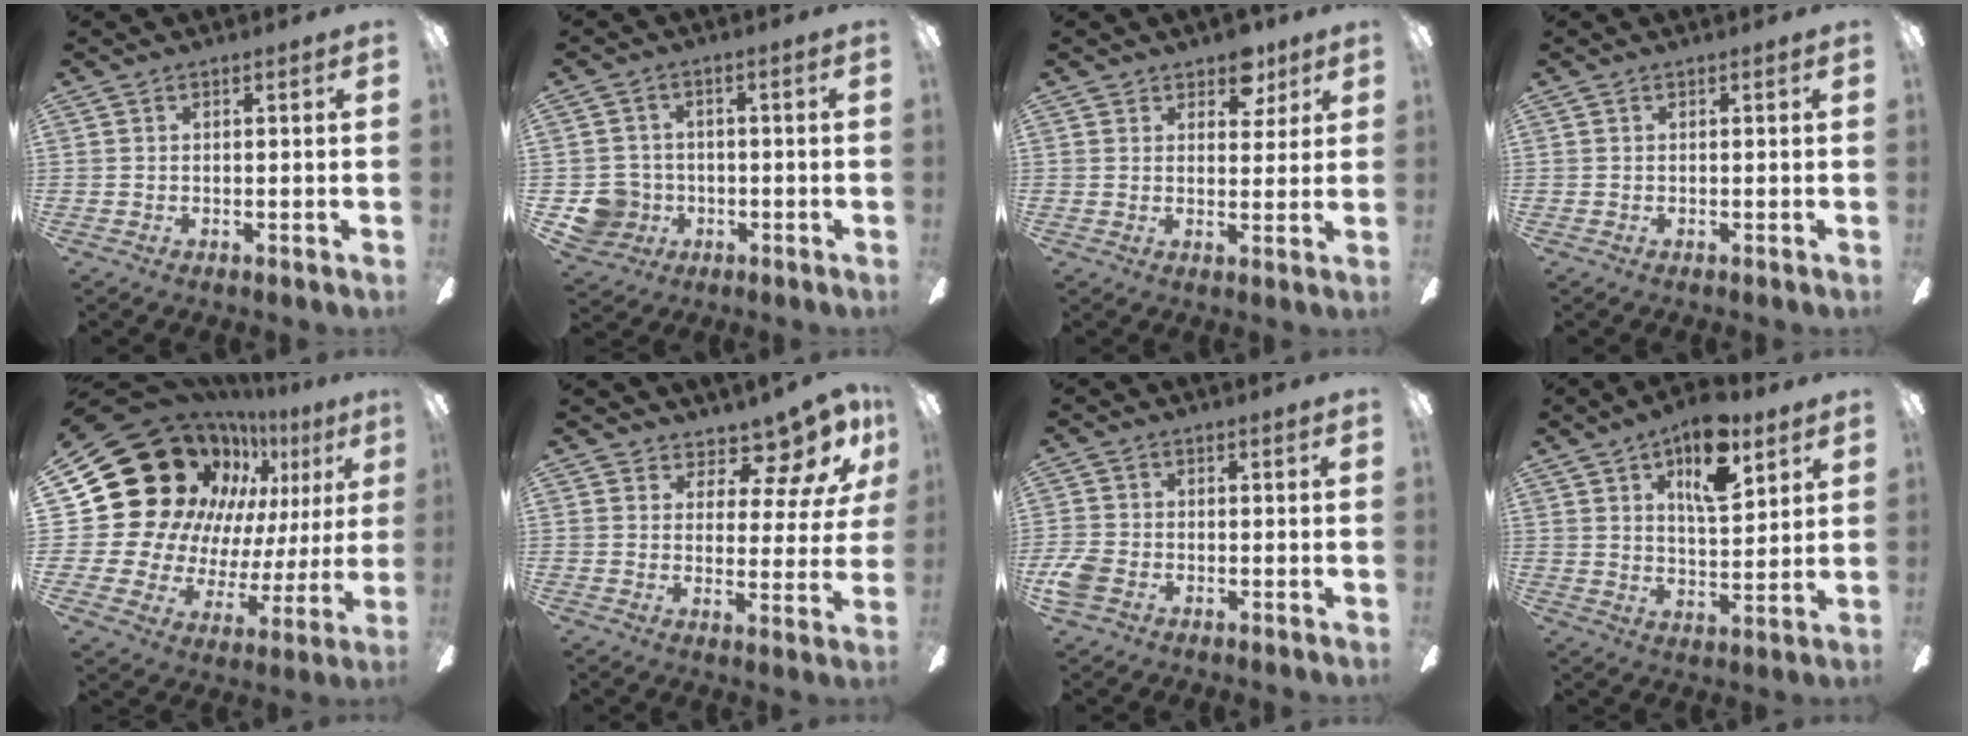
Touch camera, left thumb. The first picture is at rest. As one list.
[{"total": 7.2, "force": [-2.1, 6.7, 1.5], "torque": [-0.046, 0.016, -0.035]}, {"total": 6.6, "force": [4.5, 4.2, 2.4], "torque": [-0.015, -0.018, 0.077]}, {"total": 0.0}, {"total": 27.8, "force": [14.0, 19.5, 13.9], "torque": [-0.237, -0.121, 0.309]}, {"total": 10.1, "force": [8.0, 4.5, 4.2], "torque": [-0.061, -0.063, 0.146]}, {"total": 5.5, "force": [-2.4, 3.8, 3.3], "torque": [-0.074, 0.012, -0.046]}, {"total": 13.9, "force": [7.7, 6.4, 9.7], "torque": [-0.141, -0.022, 0.130]}]